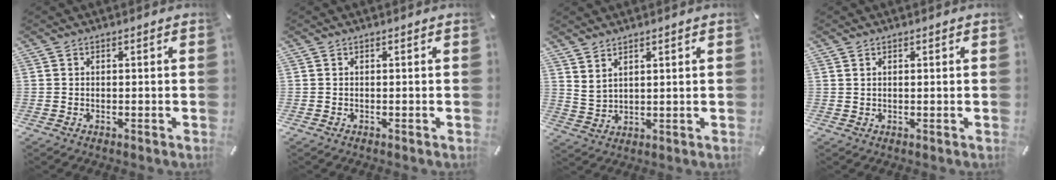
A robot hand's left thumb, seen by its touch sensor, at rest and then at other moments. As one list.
[{"total": 0.0}, {"total": 3.0, "force": [2.8, 1.1, 0.5], "torque": [-0.016, -0.012, 0.054]}, {"total": 0.6, "force": [0.4, 0.3, 0.4], "torque": [-0.007, 0.001, 0.006]}]